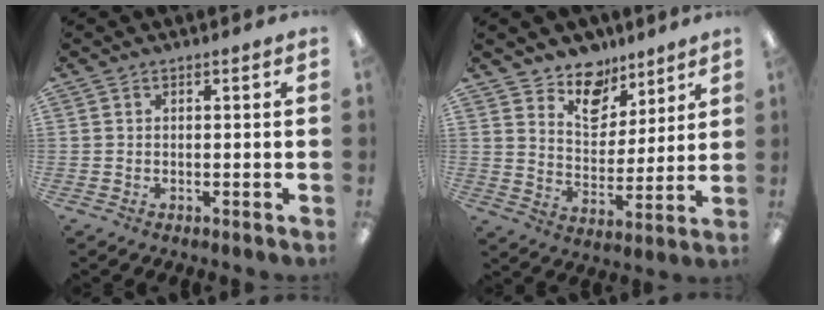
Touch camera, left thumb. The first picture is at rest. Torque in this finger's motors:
{"motor_torque": [0.11, 0.13, -0.17, -0.07, 0.06]}